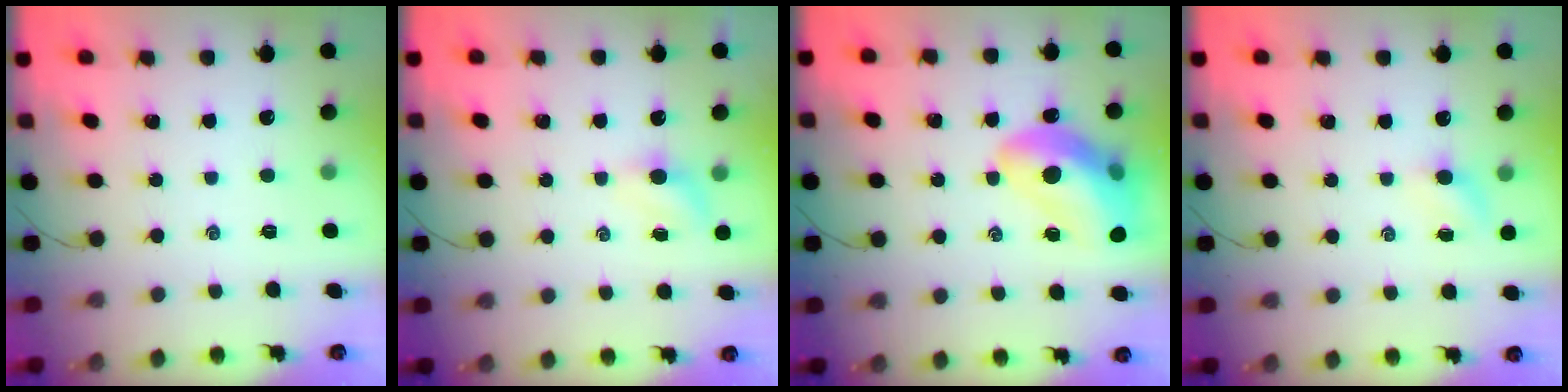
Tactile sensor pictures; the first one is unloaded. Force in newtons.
{"total": 4.3, "press": 4.1, "slide": 1.3}
{"total": 17.1, "press": 16.4, "slide": 4.6}
{"total": 3.9, "press": 3.7, "slide": 1.4}